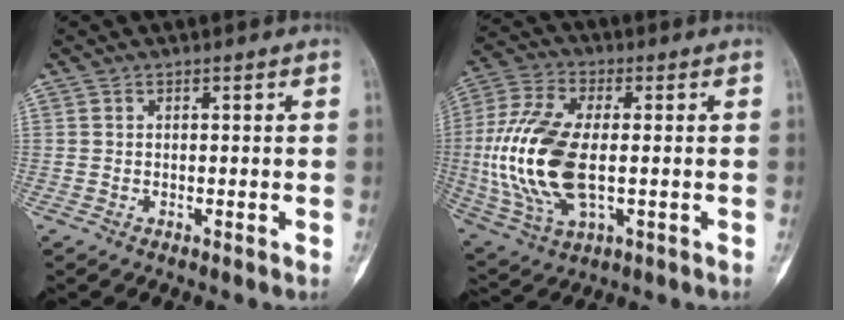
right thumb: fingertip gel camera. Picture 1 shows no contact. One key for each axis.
{"total": 19.0, "fx": -1.1, "fy": 9.7, "fz": 16.3, "tx": -0.358, "ty": -0.001, "tz": -0.012}